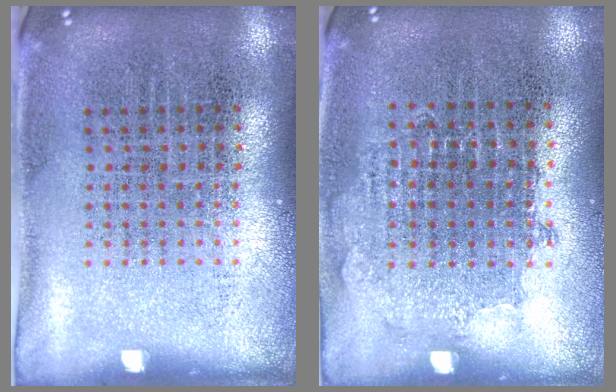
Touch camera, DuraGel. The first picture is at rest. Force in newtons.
{"total": 0.8, "press": 0.8, "slide": 0.3}